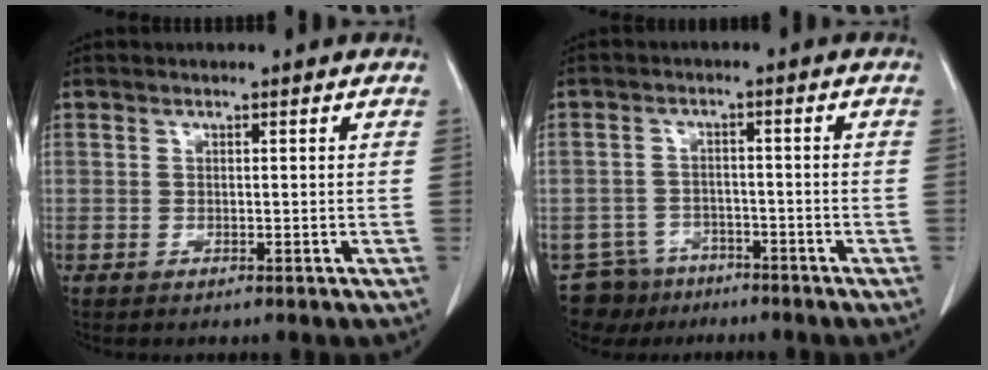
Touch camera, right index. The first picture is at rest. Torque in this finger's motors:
{"motor_torque": [-1.13, -0.12, -0.79, -0.21]}